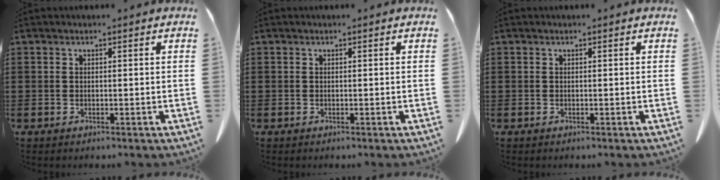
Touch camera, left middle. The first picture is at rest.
{"total": 0.0}
{"total": 0.0}